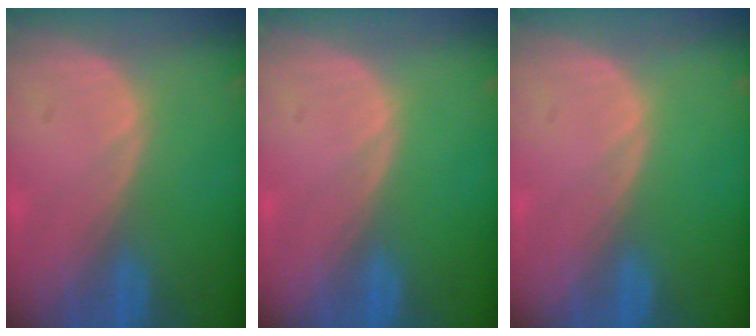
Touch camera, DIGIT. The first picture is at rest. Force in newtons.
{"total": 0.0}
{"total": 0.0}